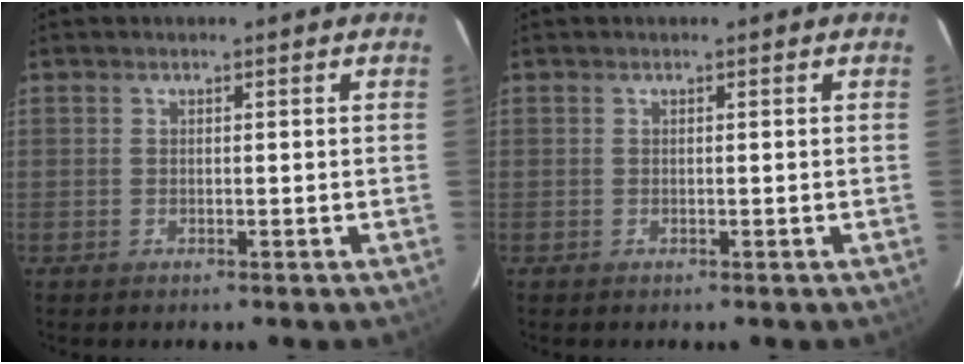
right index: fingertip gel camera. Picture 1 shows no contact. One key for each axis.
{"total": 0.0}